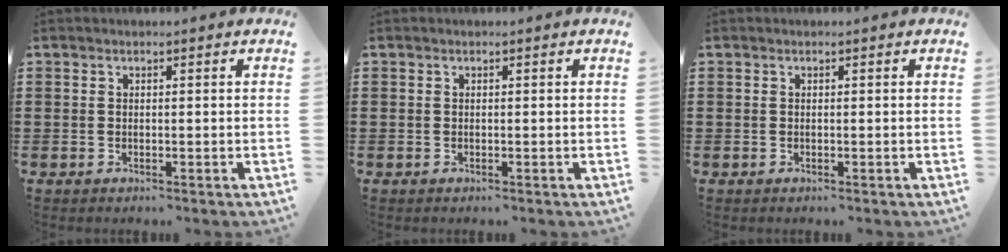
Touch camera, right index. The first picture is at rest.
{"total": 0.0}
{"total": 0.0}